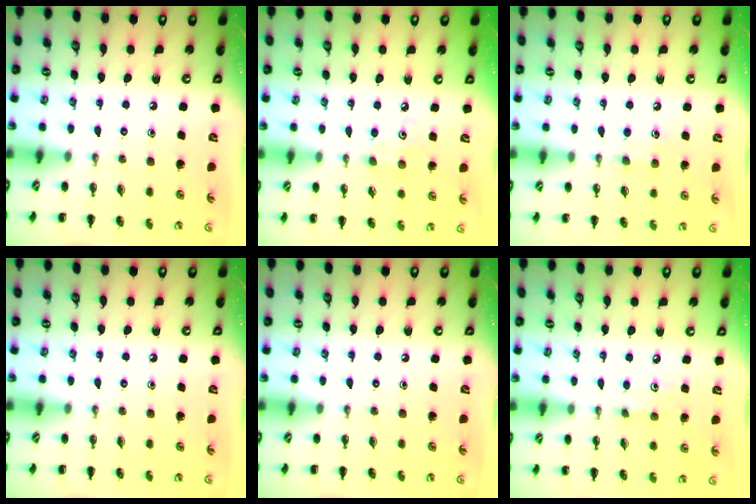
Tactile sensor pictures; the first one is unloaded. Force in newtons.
{"total": 3.4, "press": 3.3, "slide": 0.9}
{"total": 5.6, "press": 5.5, "slide": 1.4}
{"total": 0.0}
{"total": 0.0}
{"total": 4.3, "press": 4.0, "slide": 1.4}